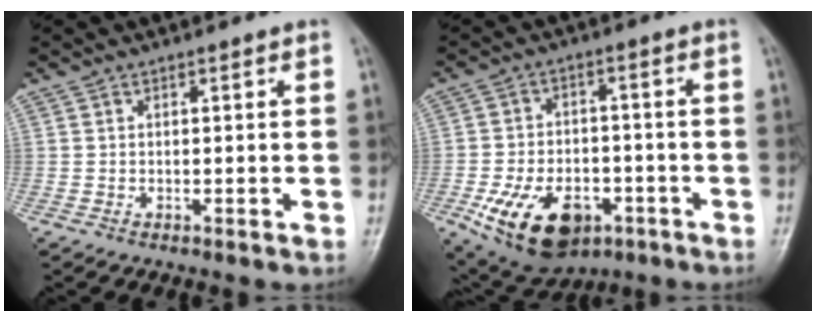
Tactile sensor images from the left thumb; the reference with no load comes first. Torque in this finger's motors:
{"motor_torque": [-0.58, 2.03, 1.39, 0.84, 0.16]}